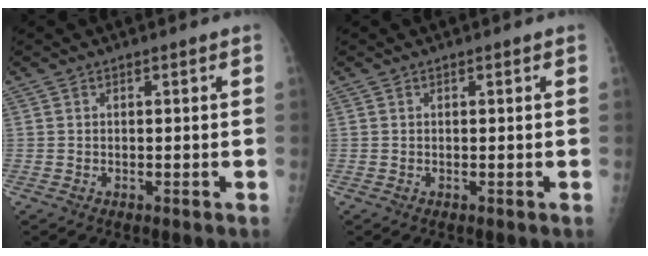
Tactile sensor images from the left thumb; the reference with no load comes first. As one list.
[{"total": 0.0}]